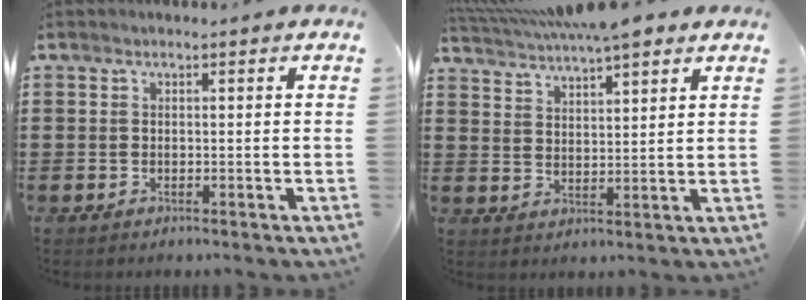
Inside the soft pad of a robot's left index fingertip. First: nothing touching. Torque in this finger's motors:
{"motor_torque": [1.00, -1.14, 0.28, 0.05]}